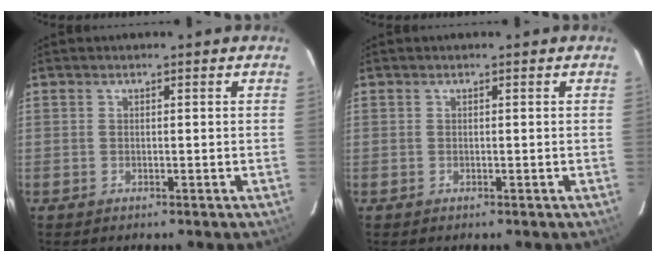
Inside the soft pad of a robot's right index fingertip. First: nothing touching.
{"total": 0.0}